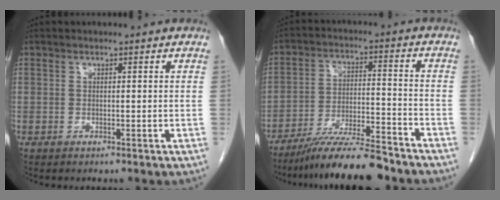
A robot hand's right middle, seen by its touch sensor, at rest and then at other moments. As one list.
[{"total": 11.9, "force": [-10.2, 0.6, 6.0], "torque": [-0.094, -0.011, -0.176]}]